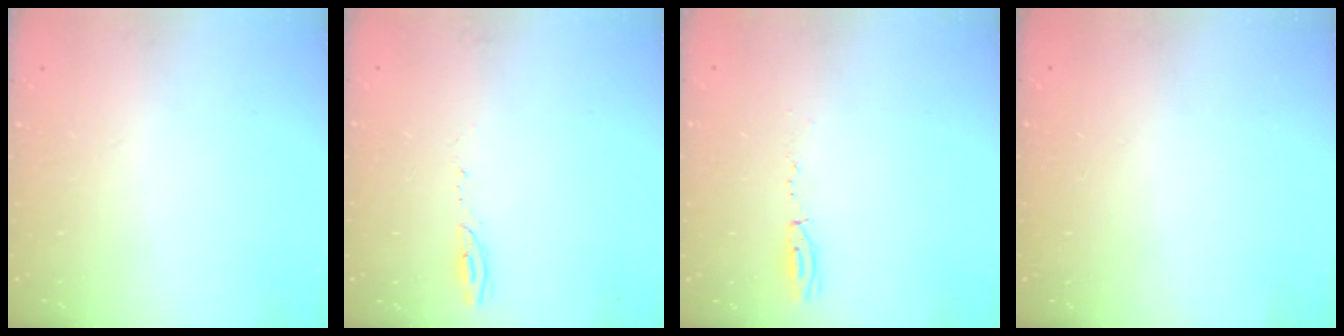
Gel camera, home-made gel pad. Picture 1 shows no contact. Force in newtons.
{"total": 3.3, "press": 3.3, "slide": 0.4}
{"total": 3.9, "press": 3.8, "slide": 0.9}
{"total": 0.0}